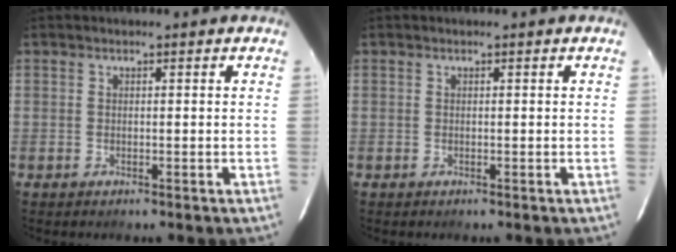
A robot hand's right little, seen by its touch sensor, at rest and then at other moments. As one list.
[{"total": 0.0}]